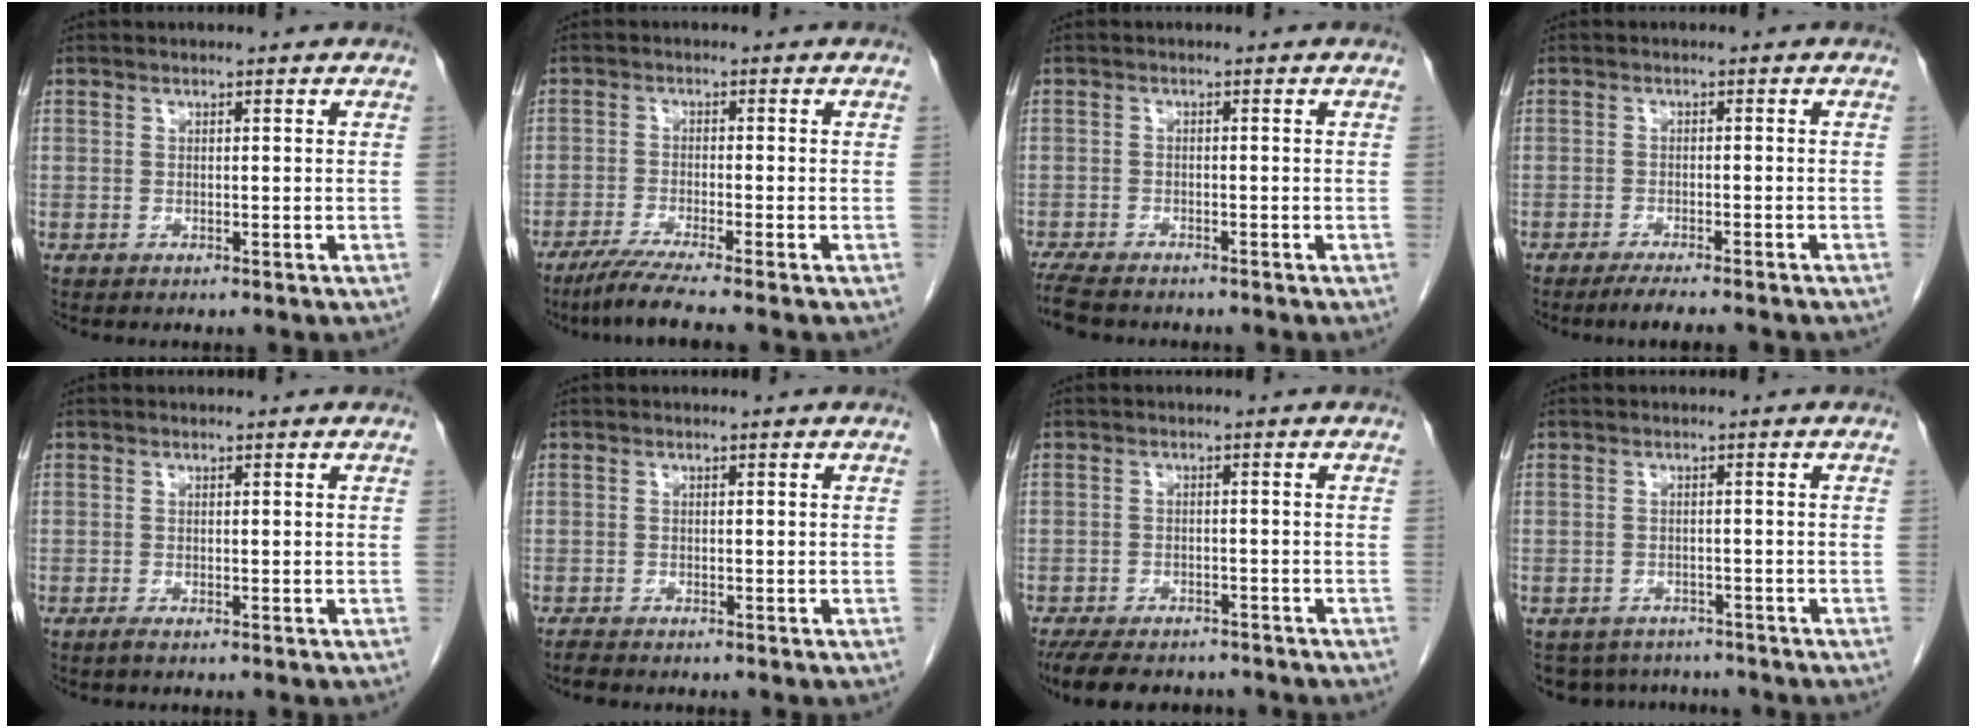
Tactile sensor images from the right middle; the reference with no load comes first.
{"total": 5.9, "force": [-4.7, -1.1, 3.5], "torque": [-0.063, -0.021, -0.085]}
{"total": 6.0, "force": [-5.2, 1.5, 2.6], "torque": [-0.046, -0.014, -0.087]}
{"total": 5.7, "force": [-4.8, 0.3, 3.1], "torque": [-0.039, -0.010, -0.068]}
{"total": 0.7, "force": [-0.5, 0.0, 0.5], "torque": [-0.014, -0.002, -0.009]}
{"total": 1.2, "force": [-1.1, 0.2, 0.4], "torque": [-0.016, -0.004, -0.019]}
{"total": 11.8, "force": [-9.9, 4.2, 4.8], "torque": [-0.099, -0.010, -0.136]}
{"total": 6.6, "force": [-5.9, 2.9, 0.5], "torque": [-0.010, 0.003, -0.076]}